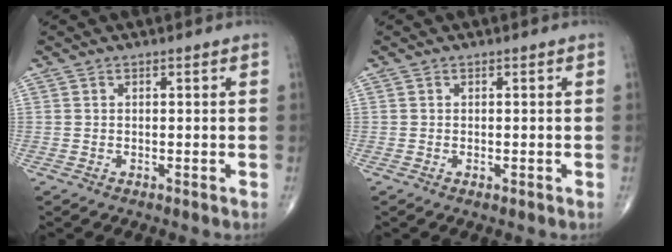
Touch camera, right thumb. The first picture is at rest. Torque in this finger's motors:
{"motor_torque": [-0.28, 0.46, -0.18, -0.02, -0.03]}